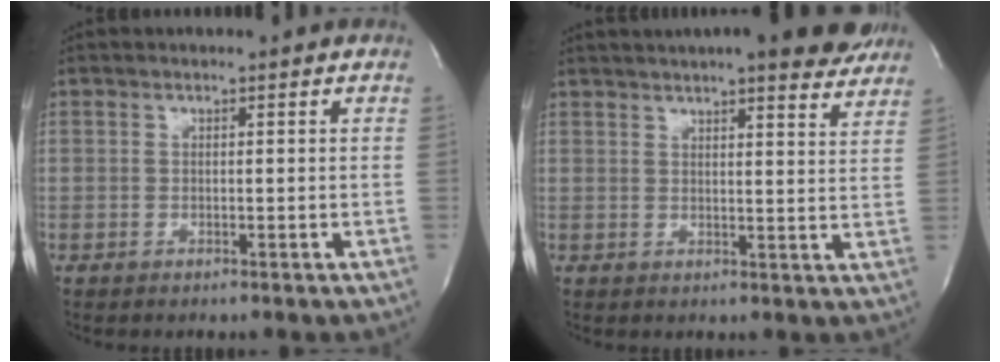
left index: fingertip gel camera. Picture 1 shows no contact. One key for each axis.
{"total": 16.6, "fx": 14.4, "fy": 2.4, "fz": 8.0, "tx": -0.118, "ty": 0.018, "tz": 0.178}